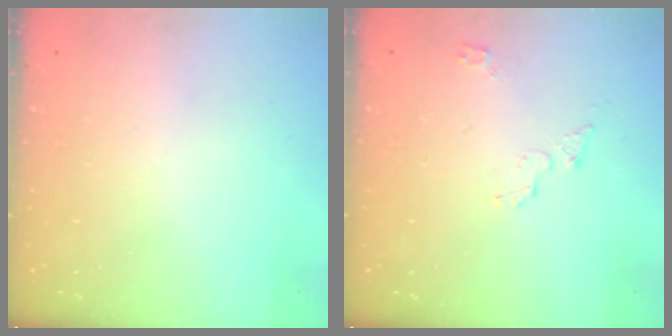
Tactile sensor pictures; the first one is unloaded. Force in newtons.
{"total": 3.7, "press": 3.7, "slide": 0.4}